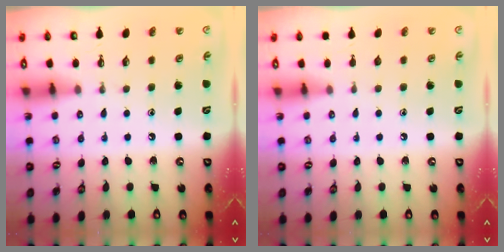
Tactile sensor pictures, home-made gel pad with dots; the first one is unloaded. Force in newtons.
{"total": 0.0}